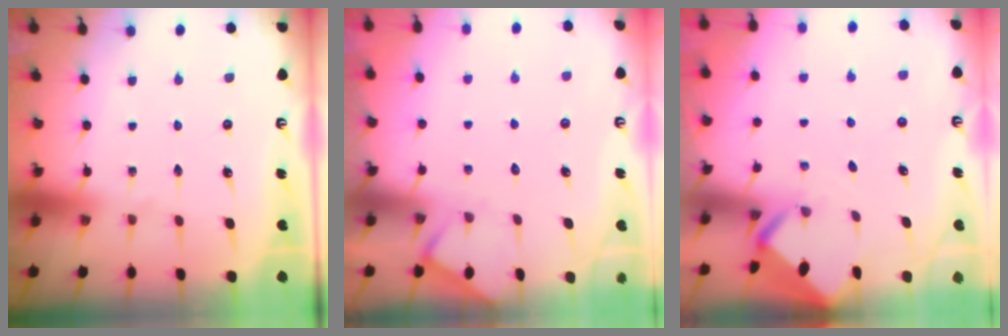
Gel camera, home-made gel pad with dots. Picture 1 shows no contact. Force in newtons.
{"total": 3.3, "press": 3.3, "slide": 0.4}
{"total": 2.2, "press": 2.2, "slide": 0.1}